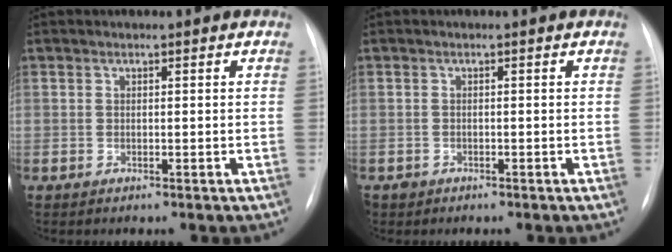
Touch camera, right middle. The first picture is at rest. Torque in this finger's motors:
{"motor_torque": [-0.06, 0.06, 0.01, 0.01]}